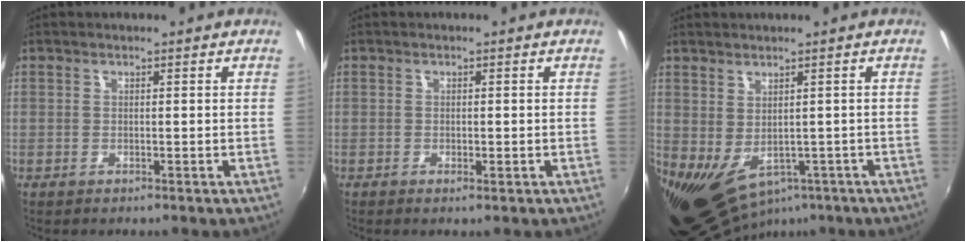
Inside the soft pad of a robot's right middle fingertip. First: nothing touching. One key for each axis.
{"total": 0.5, "fx": -0.1, "fy": 0.0, "fz": 0.5, "tx": -0.008, "ty": -0.003, "tz": -0.003}
{"total": 1.3, "fx": -0.4, "fy": 0.8, "fz": 1.0, "tx": -0.018, "ty": -0.004, "tz": -0.005}